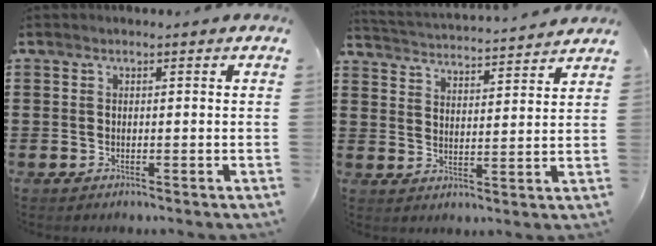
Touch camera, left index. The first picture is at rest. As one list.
[{"total": 3.0, "force": [3.0, -0.5, -0.1], "torque": [-0.017, -0.030, 0.045]}]